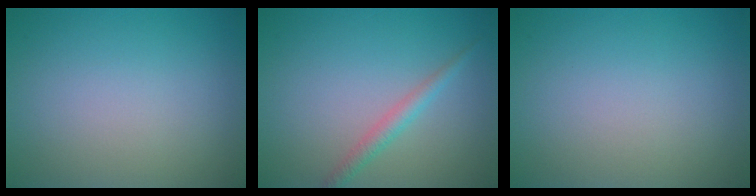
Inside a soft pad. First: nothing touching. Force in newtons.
{"total": 1.7, "press": 1.7, "slide": 0.0}
{"total": 0.0}